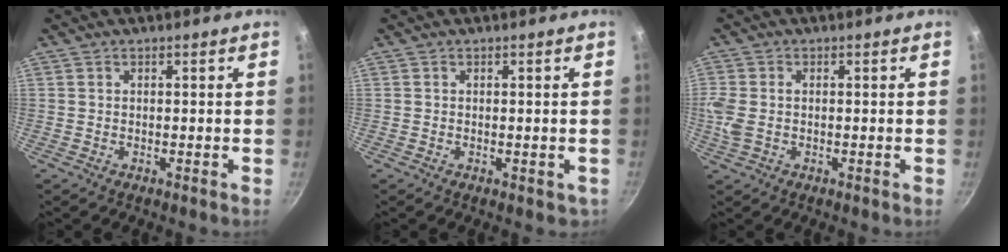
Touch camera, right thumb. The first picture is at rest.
{"total": 1.1, "force": [-0.2, 0.7, 0.8], "torque": [-0.007, -0.001, -0.001]}
{"total": 4.7, "force": [-0.1, 3.1, 3.5], "torque": [-0.081, 0.001, -0.006]}